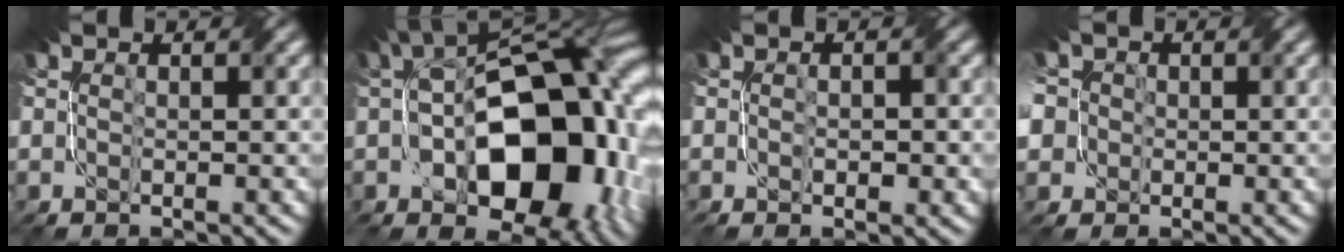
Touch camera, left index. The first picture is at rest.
{"total": 17.7, "force": [-0.8, 10.4, 14.3], "torque": [-0.187, 0.007, -0.011]}
{"total": 2.2, "force": [-0.5, 1.0, 1.9], "torque": [-0.026, 0.000, 0.001]}
{"total": 7.0, "force": [0.3, 6.3, 2.9], "torque": [-0.071, 0.031, -0.036]}